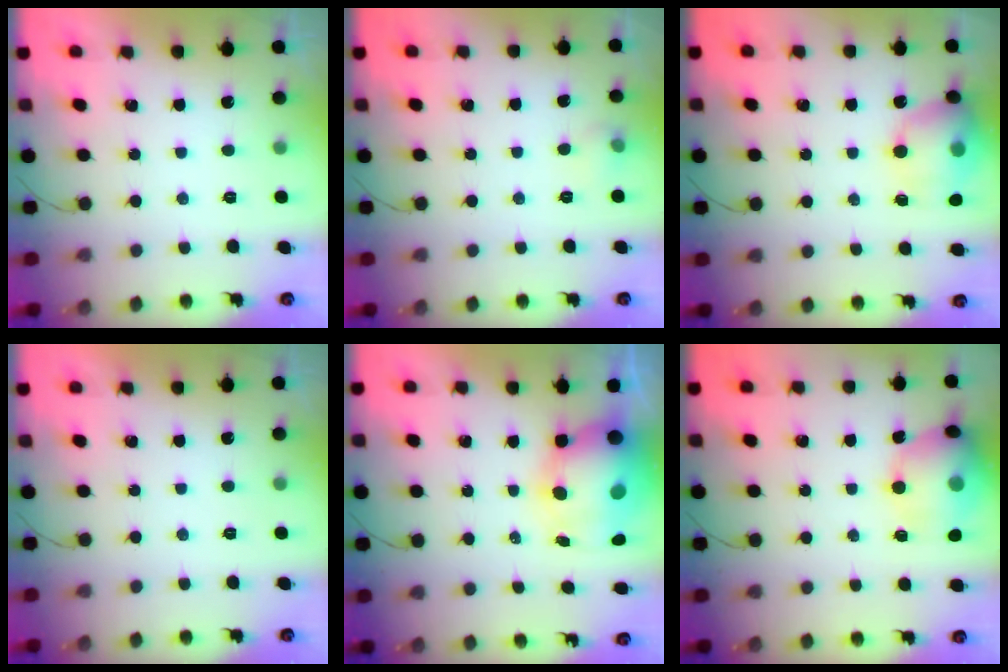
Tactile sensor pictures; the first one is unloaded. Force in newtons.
{"total": 4.6, "press": 4.3, "slide": 1.7}
{"total": 16.0, "press": 15.8, "slide": 2.6}
{"total": 0.0}
{"total": 11.7, "press": 11.4, "slide": 2.8}
{"total": 14.8, "press": 14.7, "slide": 2.1}